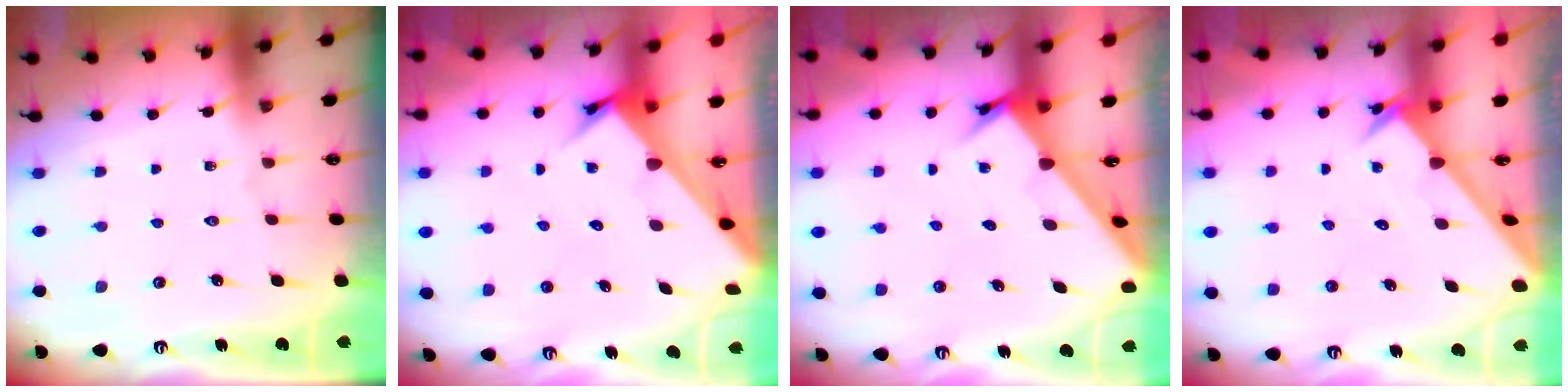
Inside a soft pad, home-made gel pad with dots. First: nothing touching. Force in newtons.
{"total": 3.6, "press": 3.6, "slide": 0.2}
{"total": 2.6, "press": 2.6, "slide": 0.3}
{"total": 2.6, "press": 2.6, "slide": 0.2}